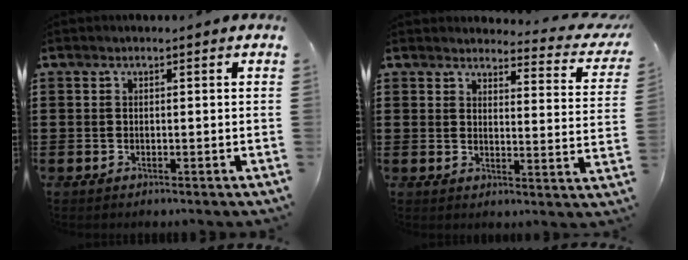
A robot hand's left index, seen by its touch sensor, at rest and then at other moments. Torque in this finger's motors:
{"motor_torque": [1.05, -1.09, 0.08, -0.02]}